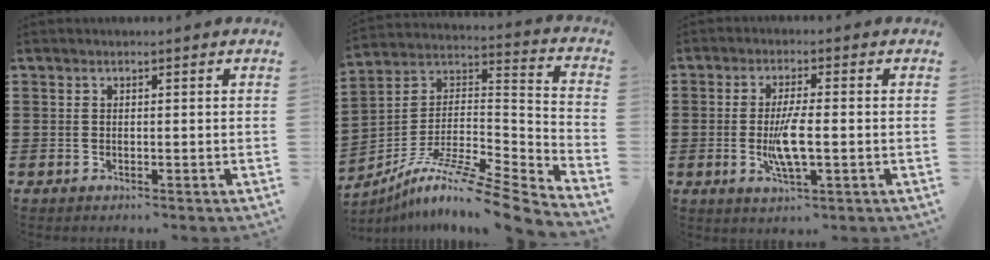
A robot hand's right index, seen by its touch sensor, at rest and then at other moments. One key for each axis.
{"total": 9.6, "fx": -7.7, "fy": 0.5, "fz": 5.7, "tx": -0.102, "ty": -0.005, "tz": -0.154}
{"total": 6.0, "fx": -0.9, "fy": 1.3, "fz": 5.7, "tx": -0.119, "ty": -0.008, "tz": -0.021}